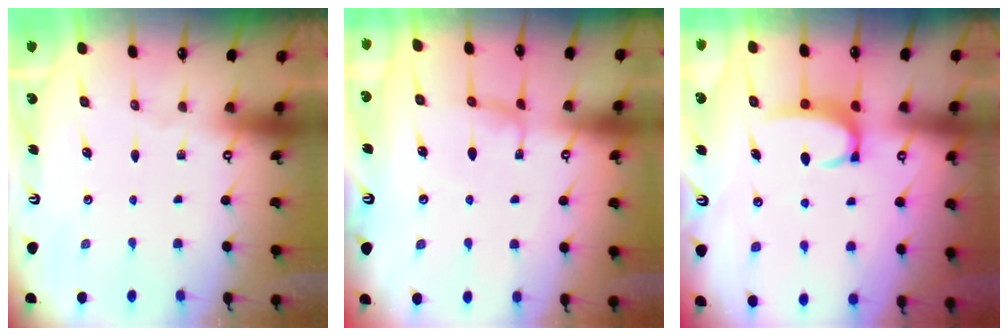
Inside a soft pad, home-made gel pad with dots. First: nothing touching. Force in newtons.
{"total": 1.9, "press": 1.8, "slide": 0.5}
{"total": 3.4, "press": 3.4, "slide": 0.4}